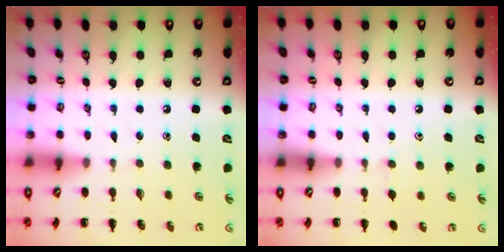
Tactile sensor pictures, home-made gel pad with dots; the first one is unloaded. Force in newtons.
{"total": 2.8, "press": 2.5, "slide": 1.3}